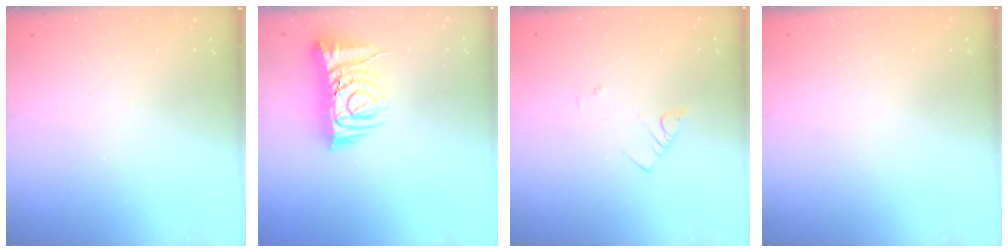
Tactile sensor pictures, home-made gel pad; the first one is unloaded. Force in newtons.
{"total": 10.1, "press": 10.0, "slide": 1.4}
{"total": 2.1, "press": 2.1, "slide": 0.4}
{"total": 0.7, "press": 0.6, "slide": 0.1}